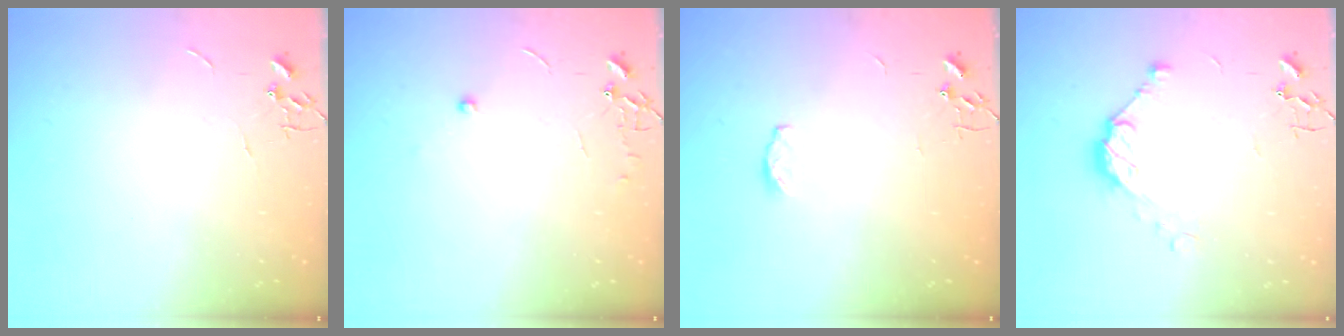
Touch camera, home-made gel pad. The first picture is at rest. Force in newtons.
{"total": 5.5, "press": 5.5, "slide": 0.5}
{"total": 3.5, "press": 3.4, "slide": 0.5}
{"total": 9.4, "press": 9.4, "slide": 0.6}